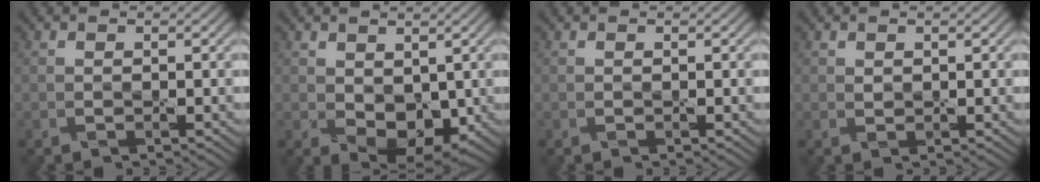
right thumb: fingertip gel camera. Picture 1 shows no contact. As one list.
[{"total": 5.6, "force": [0.5, 3.7, 4.2], "torque": [-0.082, -0.018, 0.016]}, {"total": 0.0}, {"total": 0.7, "force": [0.5, 0.4, 0.2], "torque": [-0.007, -0.002, 0.012]}]